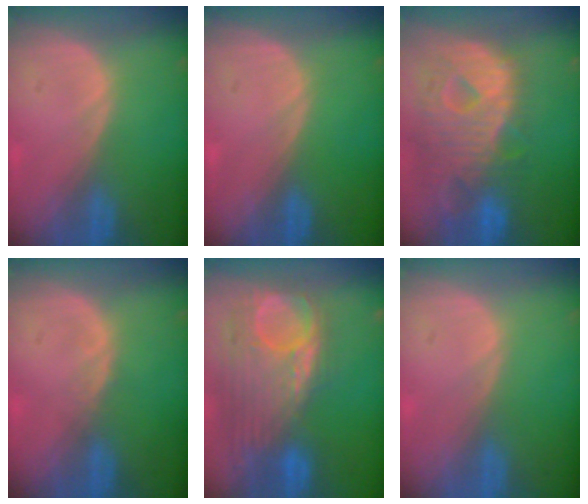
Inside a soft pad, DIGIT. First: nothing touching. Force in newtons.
{"total": 0.0}
{"total": 12.8, "press": 11.0, "slide": 6.6}
{"total": 0.9, "press": 0.9, "slide": 0.2}
{"total": 12.2, "press": 10.4, "slide": 6.3}
{"total": 0.0}